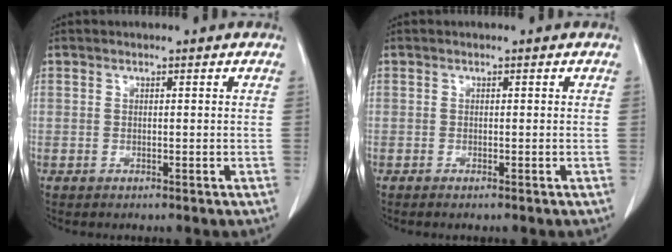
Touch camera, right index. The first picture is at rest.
{"total": 0.6, "force": [-0.5, 0.0, 0.3], "torque": [-0.011, -0.002, -0.008]}